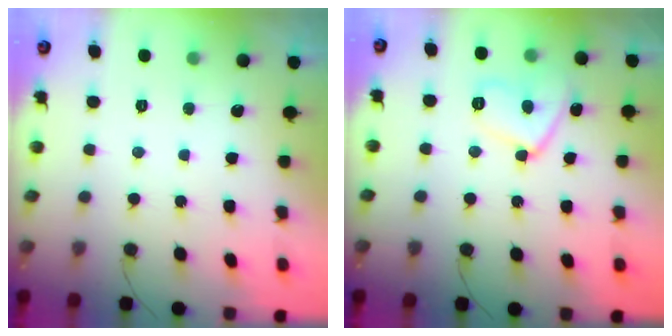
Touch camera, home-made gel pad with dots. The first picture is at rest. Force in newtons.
{"total": 9.4, "press": 9.3, "slide": 0.8}